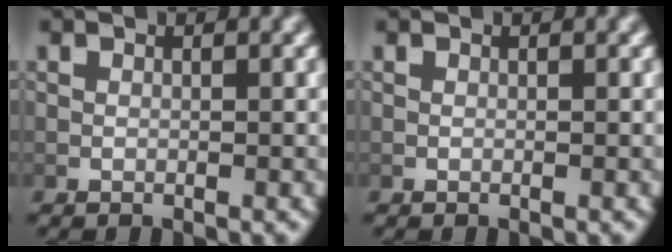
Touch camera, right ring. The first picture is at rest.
{"total": 0.0}